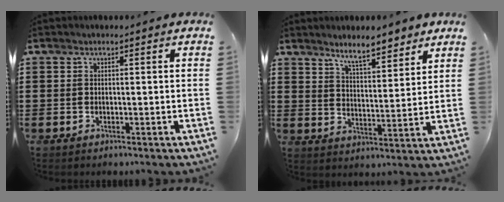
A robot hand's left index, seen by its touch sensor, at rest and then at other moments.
{"total": 6.7, "force": [5.9, 1.0, 2.8], "torque": [-0.065, -0.018, 0.107]}